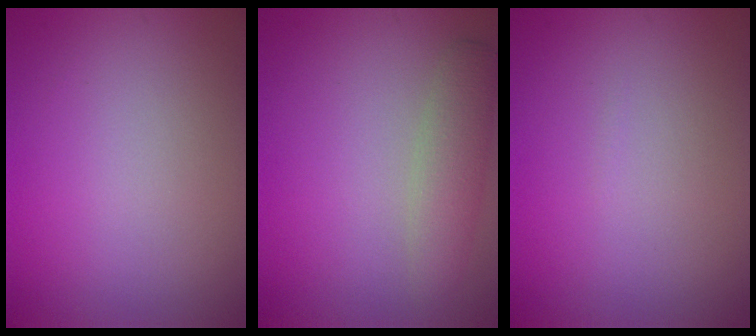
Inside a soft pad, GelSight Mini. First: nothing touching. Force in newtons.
{"total": 2.7, "press": 2.7, "slide": 0.1}
{"total": 0.0}